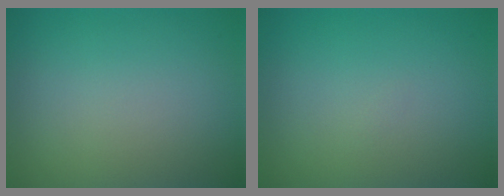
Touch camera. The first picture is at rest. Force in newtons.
{"total": 0.0}